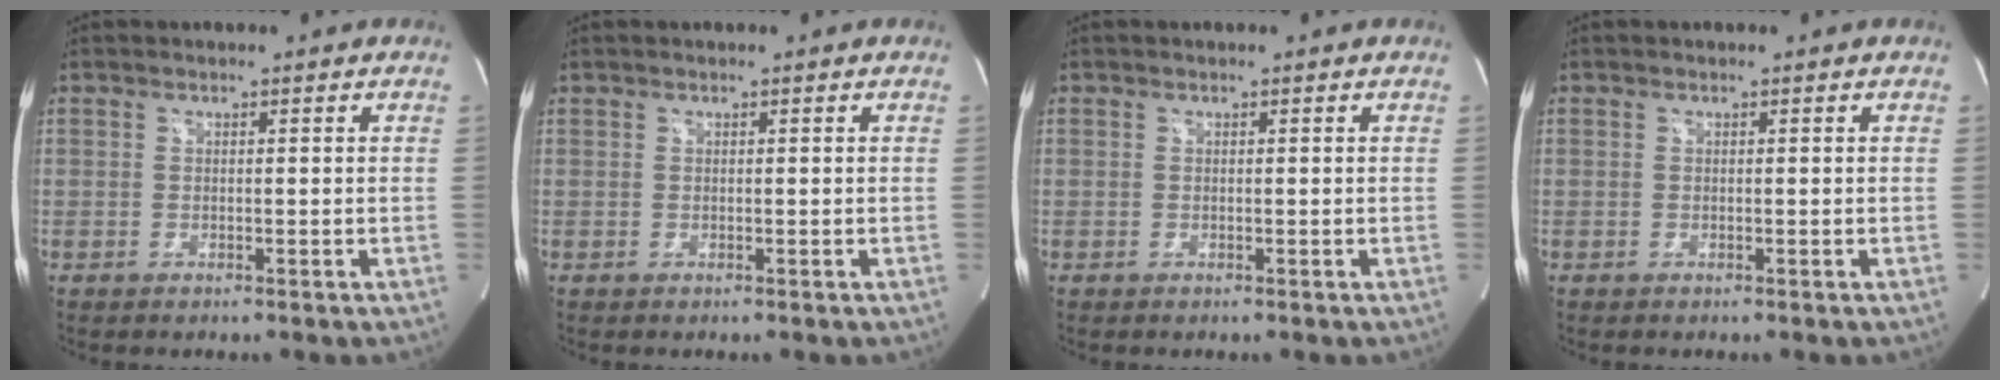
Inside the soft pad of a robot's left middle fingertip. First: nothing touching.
{"total": 0.0}
{"total": 0.0}
{"total": 0.0}